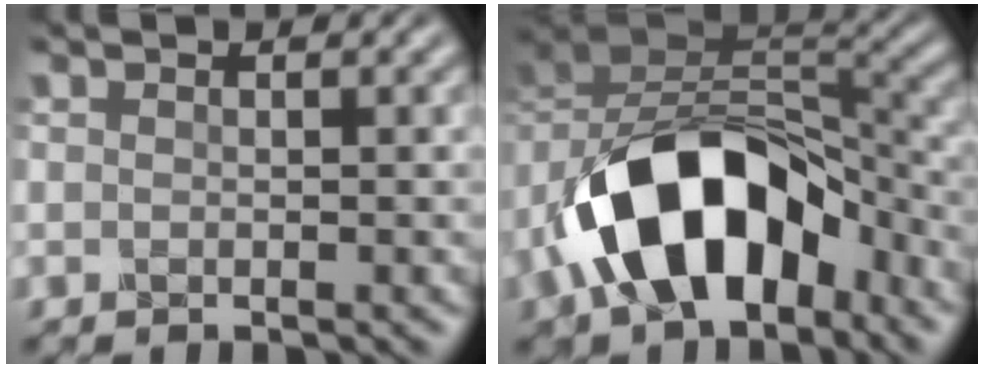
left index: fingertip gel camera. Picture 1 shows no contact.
{"total": 11.7, "force": [-5.2, 7.1, 7.6], "torque": [-0.120, 0.011, -0.095]}